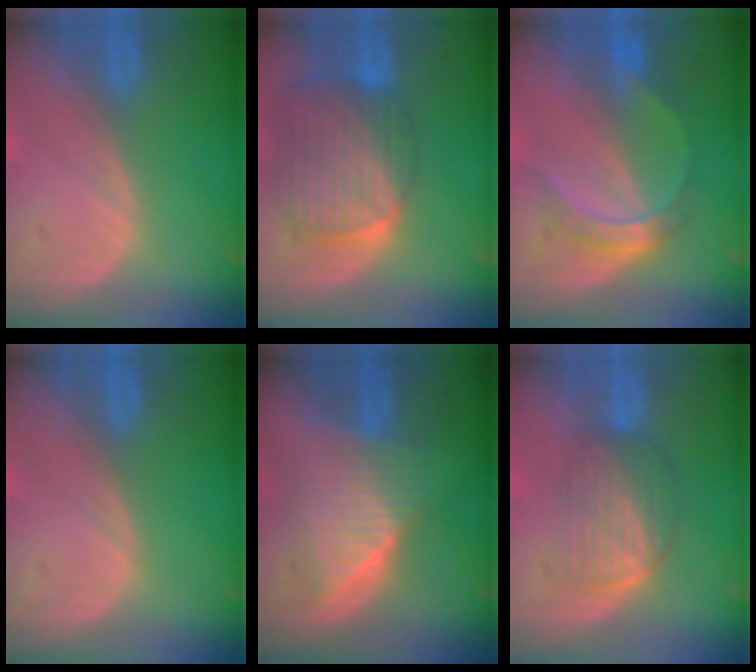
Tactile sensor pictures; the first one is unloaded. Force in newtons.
{"total": 10.7, "press": 9.1, "slide": 5.5}
{"total": 5.0, "press": 4.8, "slide": 1.5}
{"total": 0.0}
{"total": 6.9, "press": 6.9, "slide": 0.2}
{"total": 5.8, "press": 5.6, "slide": 1.7}